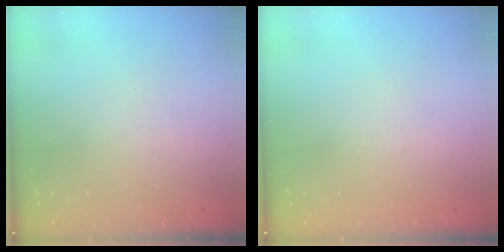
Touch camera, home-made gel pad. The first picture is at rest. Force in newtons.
{"total": 0.0}